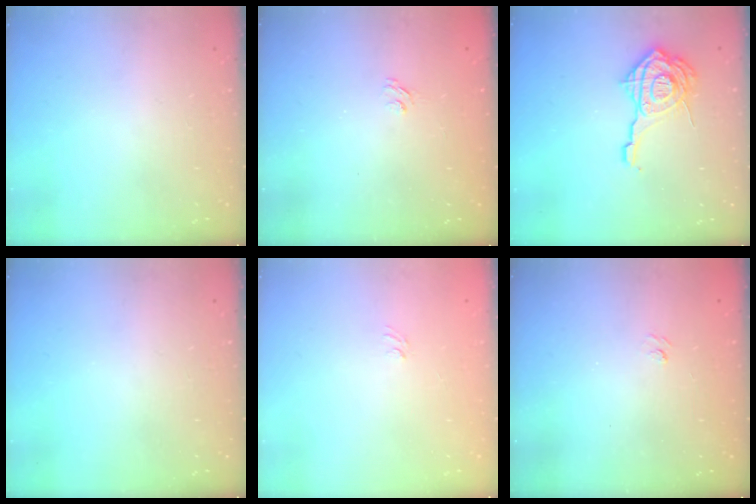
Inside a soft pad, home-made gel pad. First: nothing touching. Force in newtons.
{"total": 2.1, "press": 1.6, "slide": 1.2}
{"total": 15.3, "press": 15.2, "slide": 1.5}
{"total": 0.0}
{"total": 3.3, "press": 3.1, "slide": 1.2}
{"total": 1.9, "press": 1.7, "slide": 0.9}